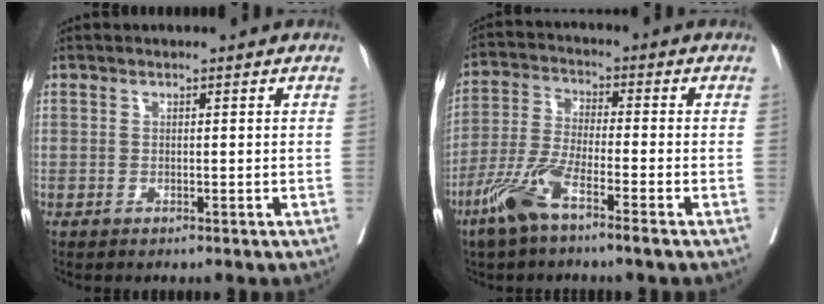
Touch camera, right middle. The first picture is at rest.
{"total": 8.2, "force": [-5.0, 0.6, 6.4], "torque": [-0.142, -0.012, -0.106]}